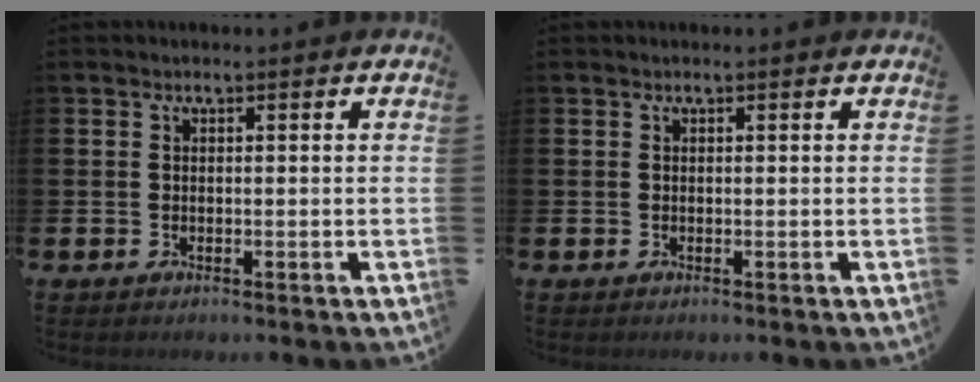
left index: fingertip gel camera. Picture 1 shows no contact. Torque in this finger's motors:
{"motor_torque": [1.02, -1.12, 0.28, 0.02]}